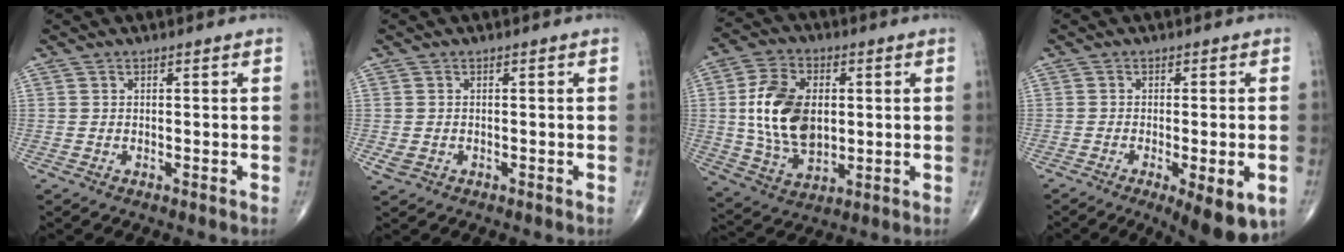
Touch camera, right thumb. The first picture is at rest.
{"total": 1.7, "force": [-0.4, 1.3, 1.0], "torque": [-0.024, 0.003, -0.003]}
{"total": 15.3, "force": [1.3, 9.7, 11.8], "torque": [-0.201, -0.005, 0.028]}
{"total": 10.9, "force": [-4.7, 3.2, 9.3], "torque": [-0.121, -0.005, -0.061]}